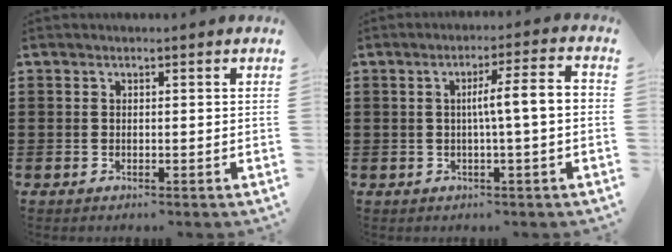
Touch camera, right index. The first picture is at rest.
{"total": 5.6, "force": [-0.1, 0.3, 5.6], "torque": [-0.095, -0.002, -0.011]}